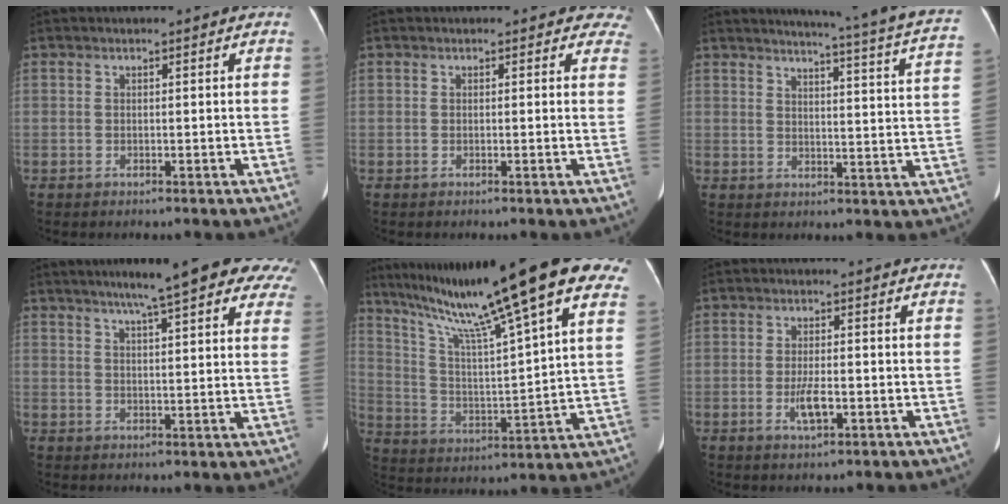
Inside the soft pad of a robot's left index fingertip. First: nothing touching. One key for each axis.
{"total": 2.6, "fx": 2.1, "fy": 1.5, "fz": -0.1, "tx": 0.027, "ty": -0.008, "tz": -0.004}
{"total": 19.5, "fx": 17.5, "fy": -1.1, "fz": 8.4, "tx": -0.115, "ty": -0.082, "tz": 0.189}
{"total": 18.0, "fx": 13.7, "fy": 2.6, "fz": 11.4, "tx": -0.150, "ty": 0.022, "tz": 0.160}
{"total": 30.0, "fx": 21.5, "fy": 1.9, "fz": 20.8, "tx": -0.332, "ty": 0.007, "tz": 0.314}
{"total": 3.5, "fx": -1.1, "fy": 0.9, "fz": 3.2, "tx": -0.065, "ty": -0.003, "tz": -0.017}